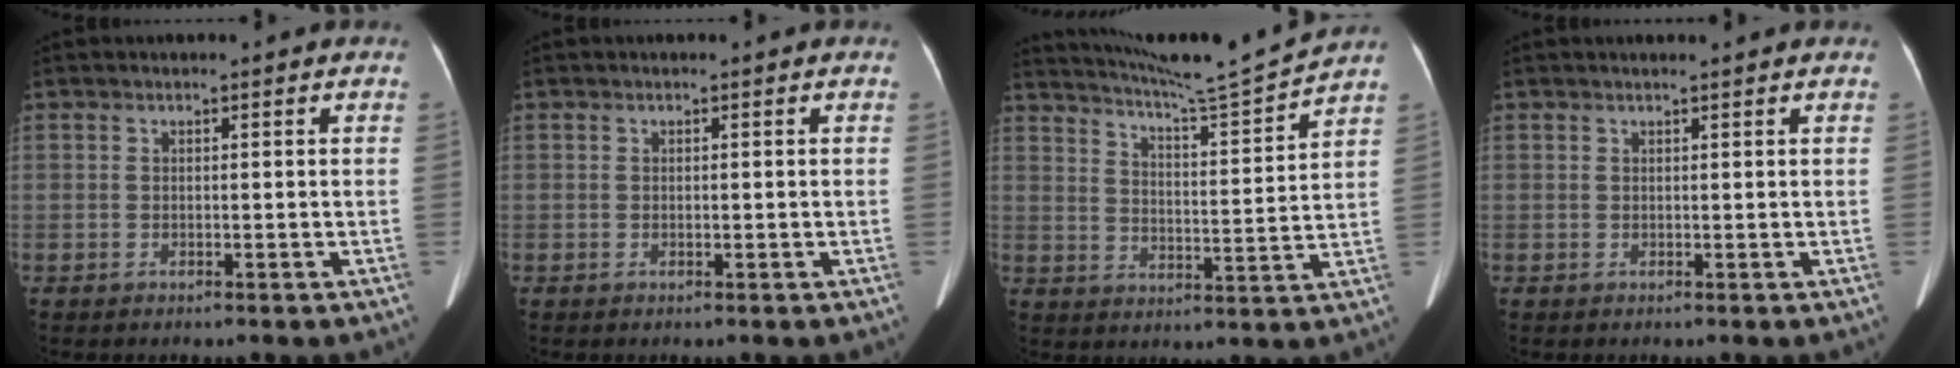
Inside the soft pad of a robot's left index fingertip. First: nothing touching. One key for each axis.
{"total": 0.0}
{"total": 12.4, "fx": 11.8, "fy": -2.7, "fz": 2.9, "tx": -0.060, "ty": -0.043, "tz": 0.183}
{"total": 1.8, "fx": 1.6, "fy": 0.0, "fz": 0.9, "tx": -0.010, "ty": 0.014, "tz": 0.022}